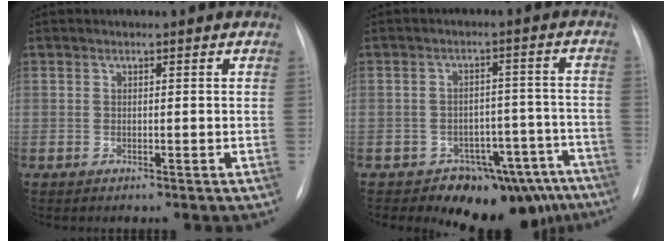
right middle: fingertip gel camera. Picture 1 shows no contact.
{"total": 11.8, "force": [-9.5, 6.5, 2.5], "torque": [0.009, 0.055, -0.117]}